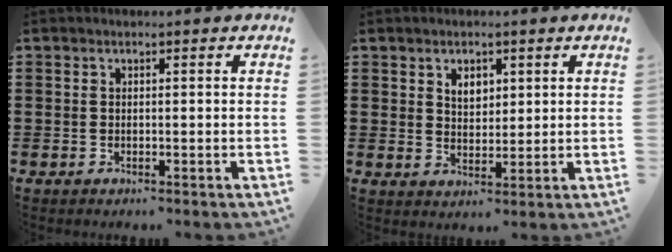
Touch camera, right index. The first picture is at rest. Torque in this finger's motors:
{"motor_torque": [0.01, 0.01, 0.07, 0.05]}